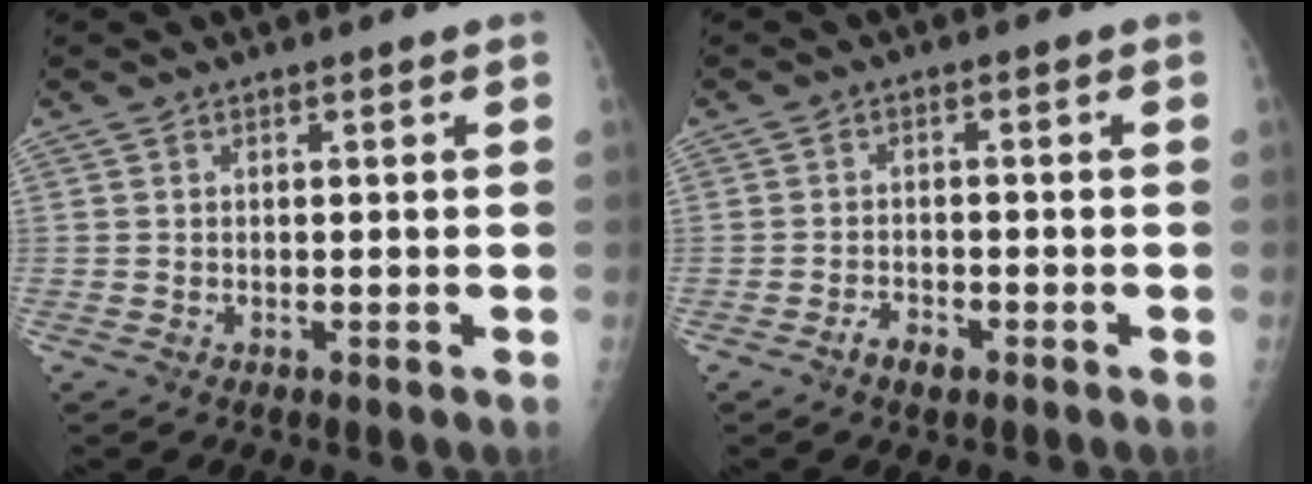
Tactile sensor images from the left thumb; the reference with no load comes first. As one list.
[{"total": 2.9, "force": [-1.9, 1.4, 1.6], "torque": [-0.027, 0.010, -0.032]}]